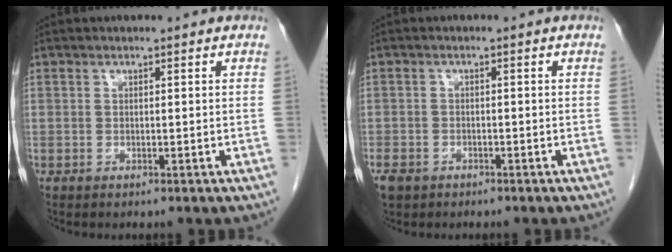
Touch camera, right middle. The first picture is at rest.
{"total": 3.8, "force": [-2.6, 2.4, 1.2], "torque": [-0.024, -0.002, -0.040]}